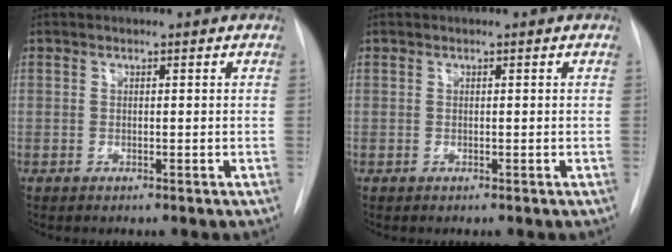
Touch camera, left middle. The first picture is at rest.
{"total": 0.0}